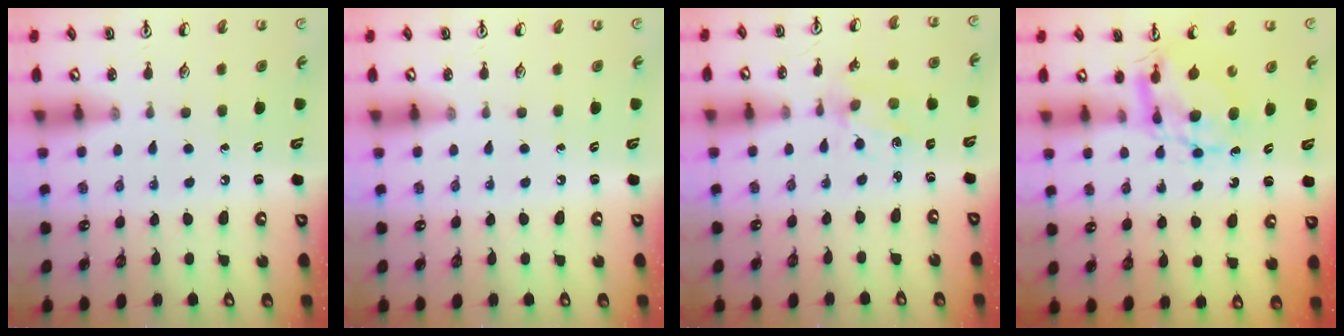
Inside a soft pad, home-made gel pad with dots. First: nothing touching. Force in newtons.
{"total": 0.0}
{"total": 2.0, "press": 1.8, "slide": 0.7}
{"total": 7.2, "press": 7.2, "slide": 0.6}